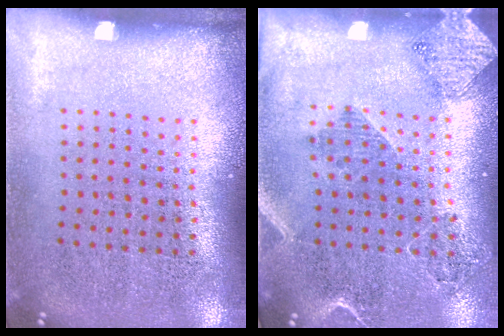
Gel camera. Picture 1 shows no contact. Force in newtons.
{"total": 1.8, "press": 1.7, "slide": 0.8}